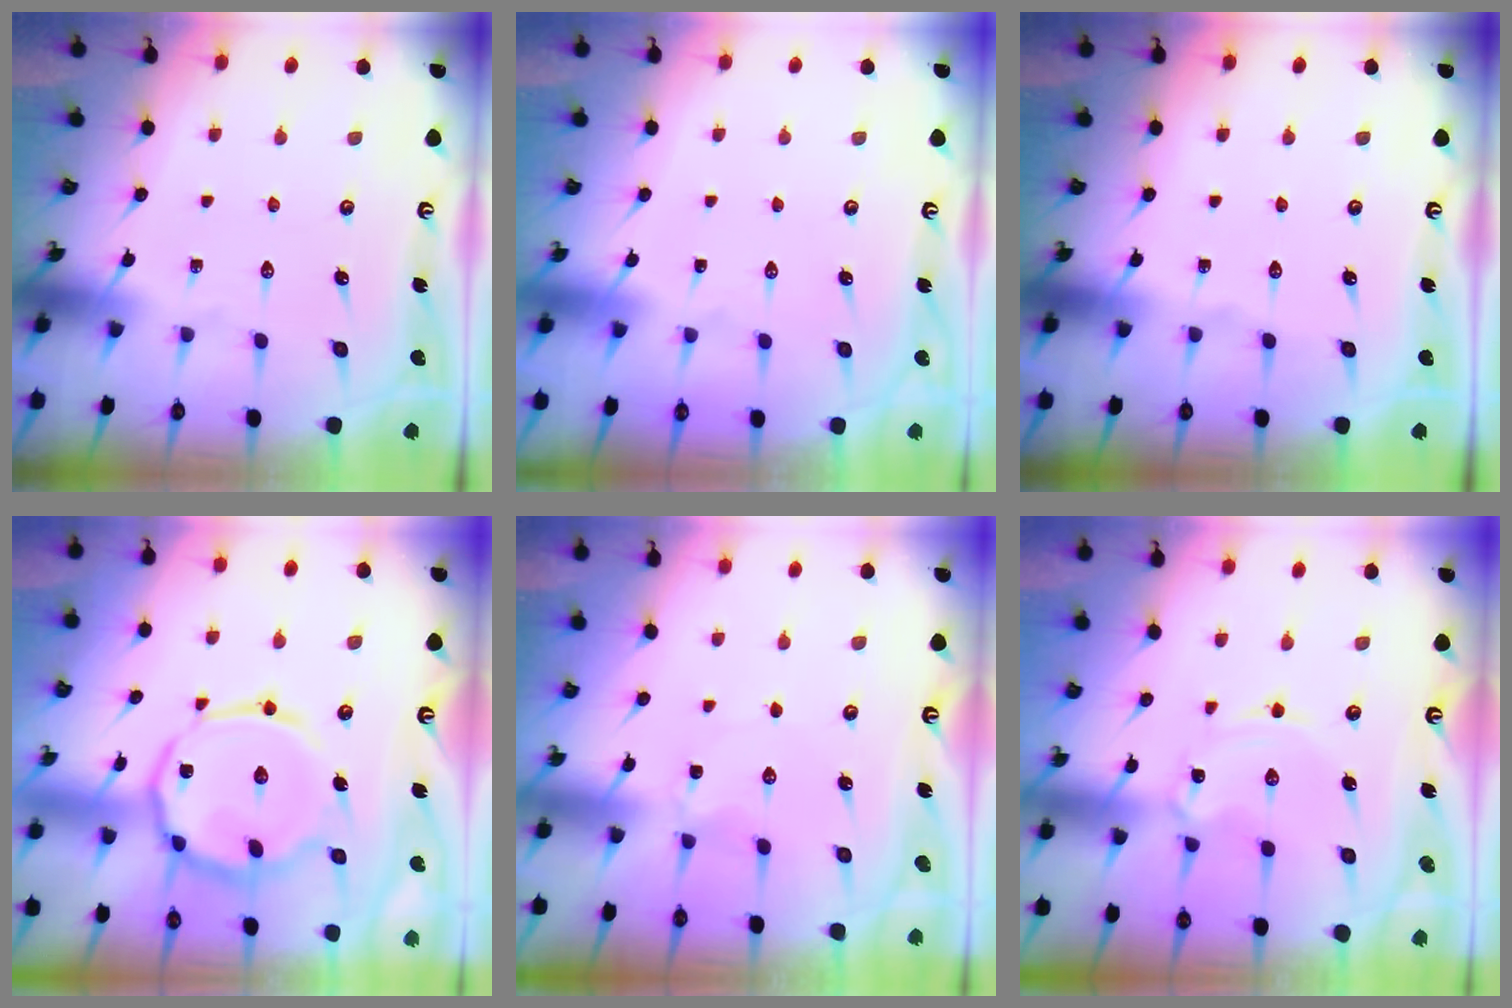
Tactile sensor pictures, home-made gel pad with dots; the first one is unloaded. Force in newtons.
{"total": 1.6, "press": 1.6, "slide": 0.1}
{"total": 0.0}
{"total": 14.6, "press": 14.5, "slide": 0.9}
{"total": 2.5, "press": 2.5, "slide": 0.3}
{"total": 1.7, "press": 1.7, "slide": 0.1}